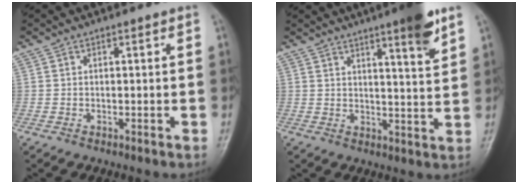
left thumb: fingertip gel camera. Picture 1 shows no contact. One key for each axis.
{"total": 8.6, "fx": 5.4, "fy": 0.8, "fz": 6.7, "tx": -0.088, "ty": -0.033, "tz": 0.074}